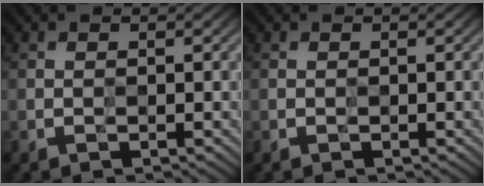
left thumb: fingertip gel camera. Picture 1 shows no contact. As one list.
[{"total": 0.0}]